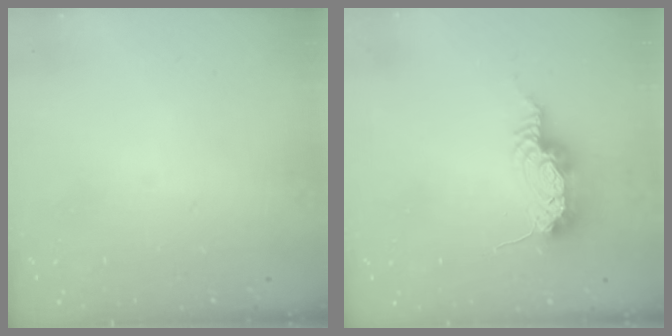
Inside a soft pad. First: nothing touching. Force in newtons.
{"total": 14.5, "press": 10.5, "slide": 10.0}